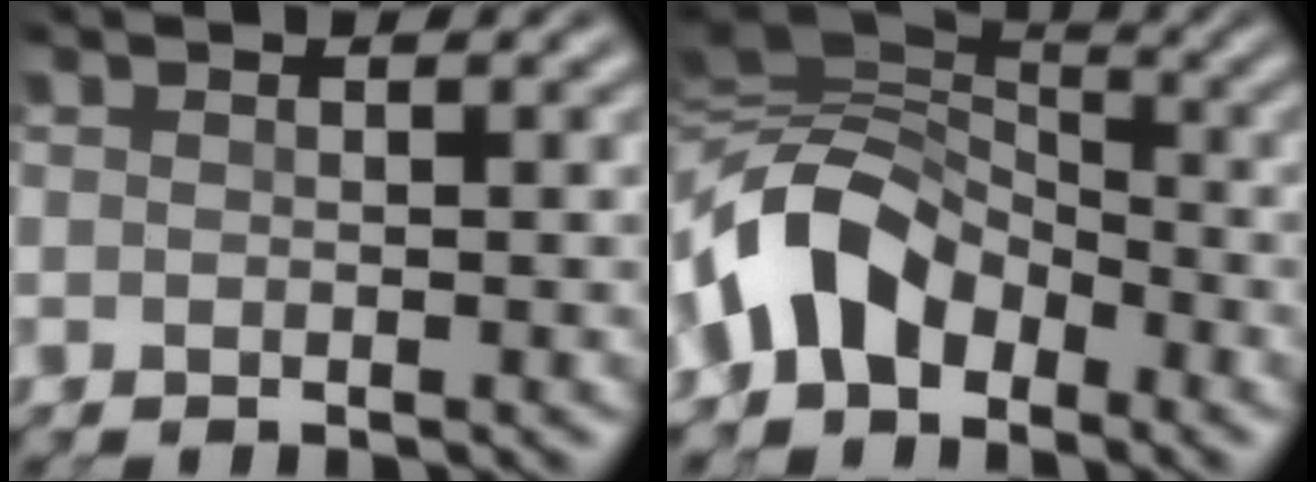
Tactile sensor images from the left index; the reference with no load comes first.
{"total": 7.1, "force": [-2.9, 4.7, 4.5], "torque": [-0.077, 0.012, -0.066]}